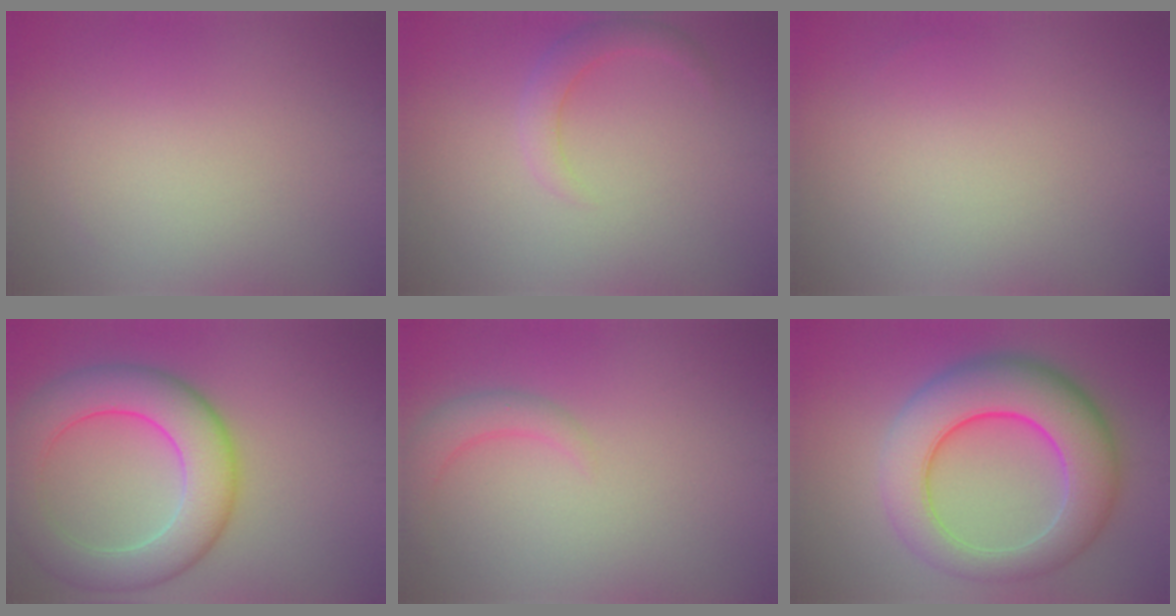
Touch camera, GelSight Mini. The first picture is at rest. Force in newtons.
{"total": 2.2, "press": 2.1, "slide": 0.2}
{"total": 0.0}
{"total": 8.5, "press": 8.5, "slide": 0.2}
{"total": 2.3, "press": 2.3, "slide": 0.3}
{"total": 9.9, "press": 9.9, "slide": 0.1}